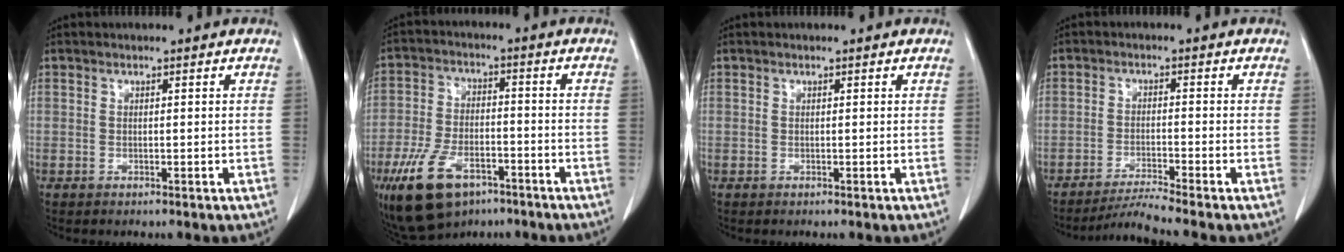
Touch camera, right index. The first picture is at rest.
{"total": 12.1, "force": [-7.1, 6.0, 7.7], "torque": [-0.161, -0.004, -0.120]}
{"total": 0.0}
{"total": 4.6, "force": [-3.9, -2.1, 1.1], "torque": [-0.026, -0.022, -0.073]}